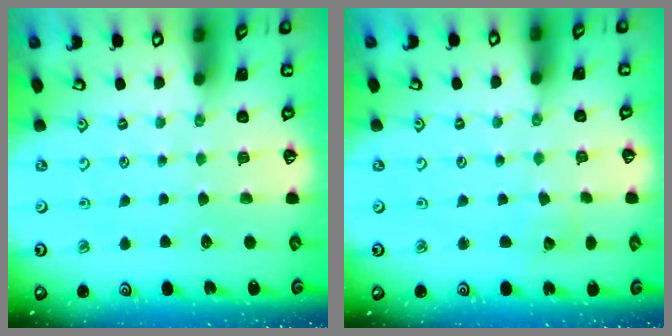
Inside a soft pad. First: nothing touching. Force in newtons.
{"total": 3.4, "press": 3.4, "slide": 0.3}